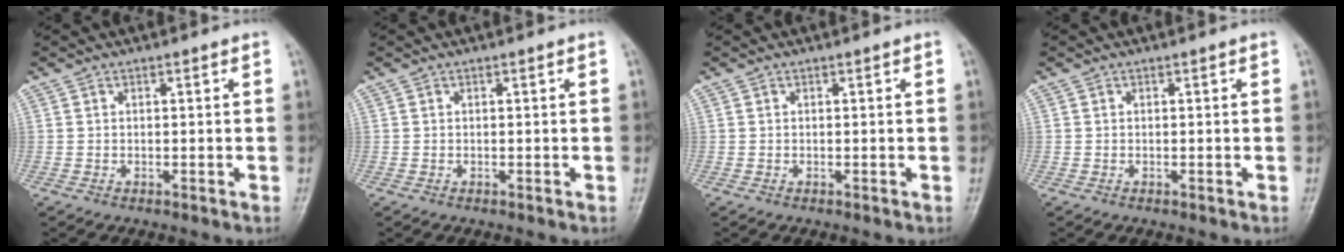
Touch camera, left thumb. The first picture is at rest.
{"total": 0.0}
{"total": 0.0}
{"total": 0.0}